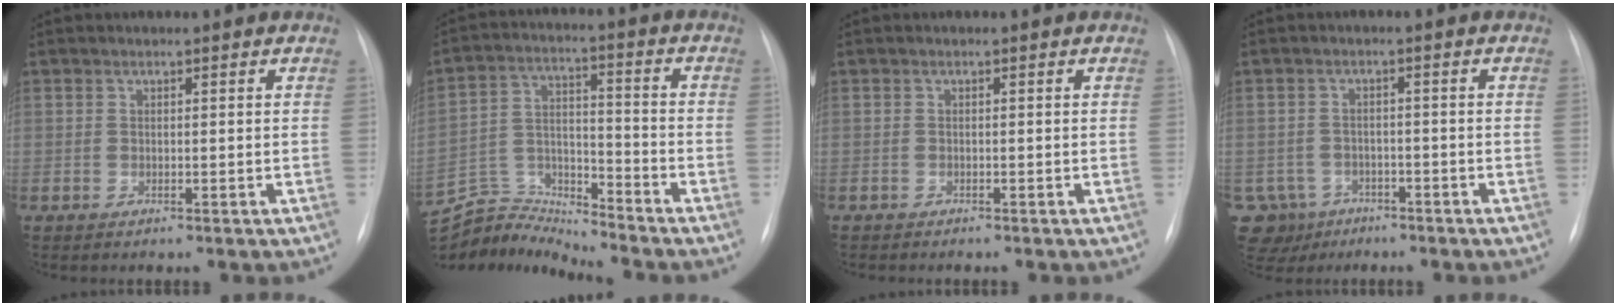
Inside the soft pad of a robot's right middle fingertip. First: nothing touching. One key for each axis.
{"total": 11.2, "fx": -11.2, "fy": -0.3, "fz": -0.7, "tx": 0.011, "ty": 0.039, "tz": -0.215}
{"total": 0.9, "fx": -0.8, "fy": 0.1, "fz": 0.3, "tx": -0.007, "ty": -0.002, "tz": -0.013}
{"total": 7.1, "fx": -4.3, "fy": 5.6, "fz": 0.6, "tx": -0.017, "ty": 0.005, "tz": -0.063}